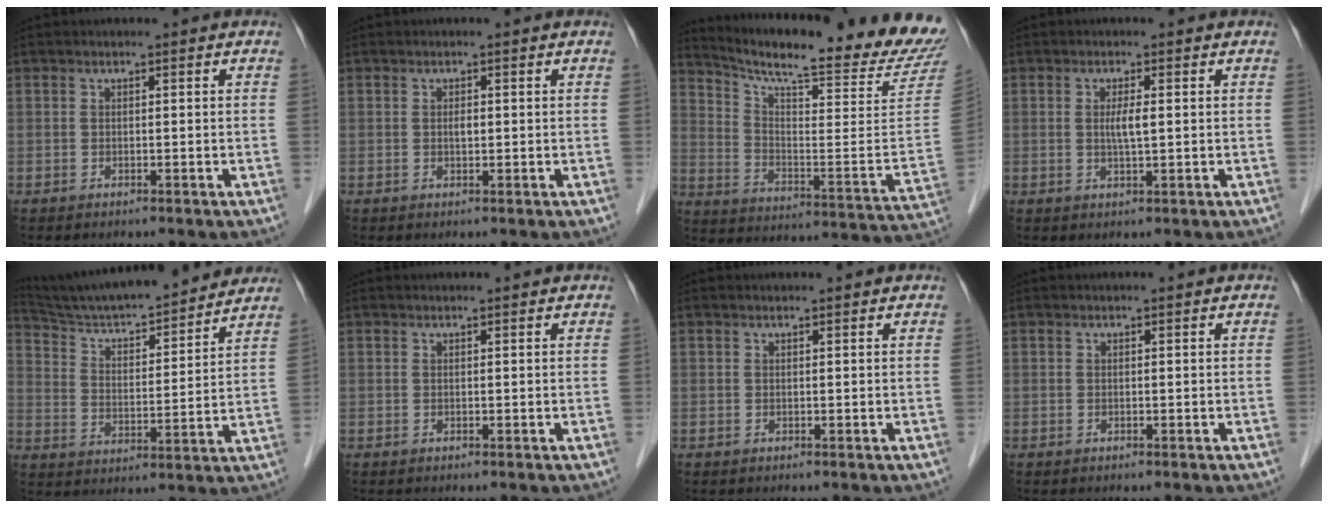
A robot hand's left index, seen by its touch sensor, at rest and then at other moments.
{"total": 0.8, "force": [-0.3, 0.3, 0.7], "torque": [-0.013, -0.005, -0.007]}
{"total": 25.3, "force": [23.0, 0.0, 10.4], "torque": [-0.170, -0.108, 0.301]}
{"total": 2.3, "force": [-0.2, 0.1, 2.3], "torque": [-0.045, -0.007, -0.004]}
{"total": 20.3, "force": [18.6, 2.0, 7.7], "torque": [-0.126, 0.006, 0.279]}
{"total": 1.0, "force": [1.0, 0.1, 0.2], "torque": [-0.008, 0.006, 0.009]}
{"total": 1.2, "force": [1.2, 0.1, 0.3], "torque": [-0.009, 0.006, 0.012]}
{"total": 0.0}